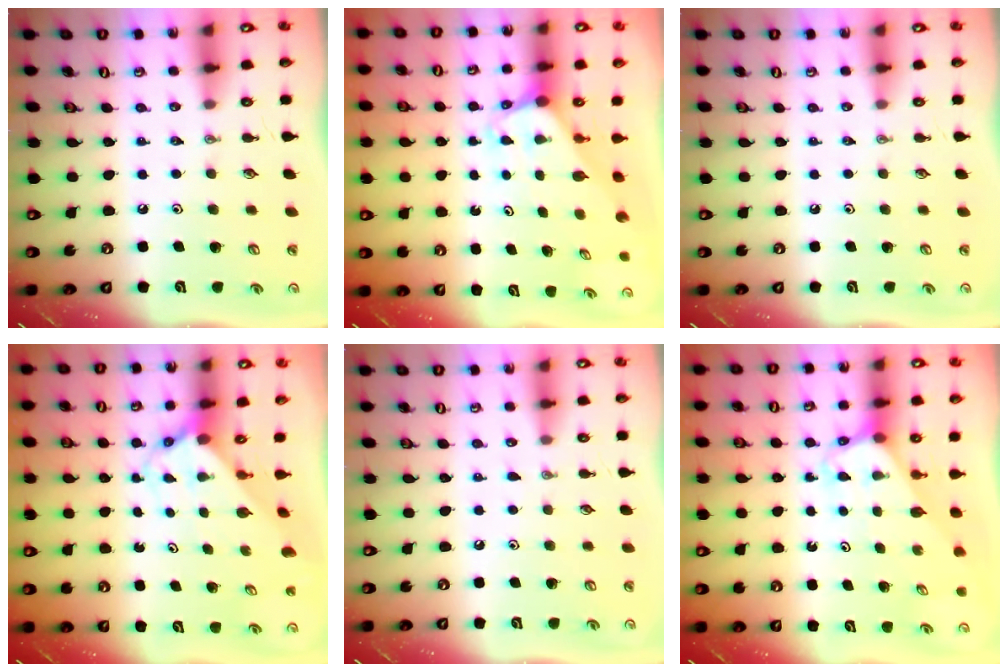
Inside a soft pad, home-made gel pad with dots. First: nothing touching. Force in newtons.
{"total": 1.8, "press": 1.8, "slide": 0.1}
{"total": 0.0}
{"total": 2.9, "press": 2.9, "slide": 0.3}
{"total": 2.8, "press": 2.8, "slide": 0.3}
{"total": 3.1, "press": 3.1, "slide": 0.2}